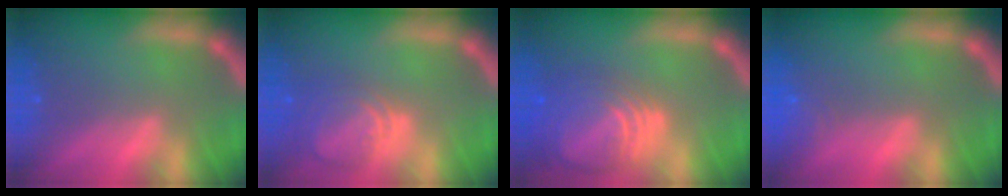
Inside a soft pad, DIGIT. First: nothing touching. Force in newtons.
{"total": 5.6}
{"total": 10.0}
{"total": 1.9}